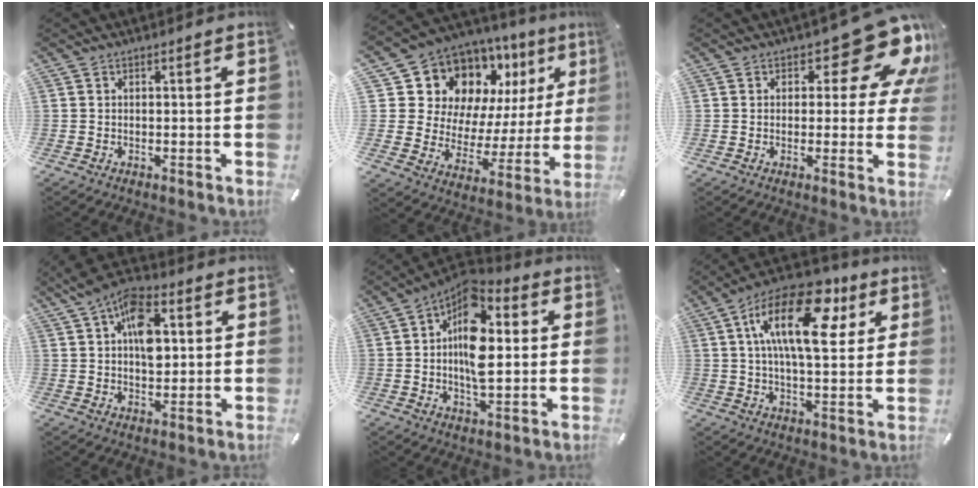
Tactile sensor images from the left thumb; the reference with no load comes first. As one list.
[{"total": 14.3, "force": [9.5, 9.9, 4.1], "torque": [-0.064, -0.097, 0.174]}, {"total": 14.4, "force": [7.5, 6.5, 10.4], "torque": [-0.122, -0.056, 0.124]}, {"total": 12.5, "force": [3.4, 7.8, 9.2], "torque": [-0.143, -0.003, 0.060]}, {"total": 14.4, "force": [2.3, 7.9, 11.8], "torque": [-0.211, -0.017, 0.037]}, {"total": 20.2, "force": [7.1, 9.4, 16.3], "torque": [-0.286, -0.021, 0.113]}]